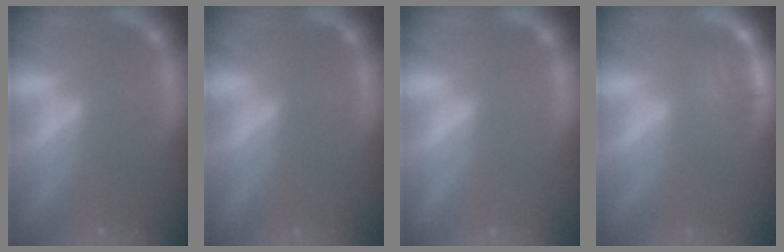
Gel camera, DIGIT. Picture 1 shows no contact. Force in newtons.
{"total": 0.0}
{"total": 0.0}
{"total": 2.9}